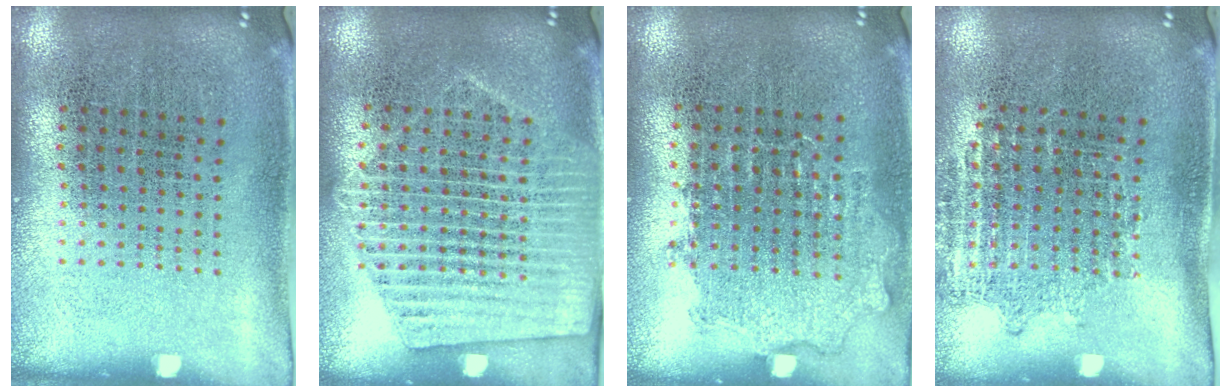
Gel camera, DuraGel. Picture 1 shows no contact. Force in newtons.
{"total": 2.0, "press": 1.8, "slide": 0.9}
{"total": 0.8, "press": 0.7, "slide": 0.2}
{"total": 1.0, "press": 0.9, "slide": 0.4}